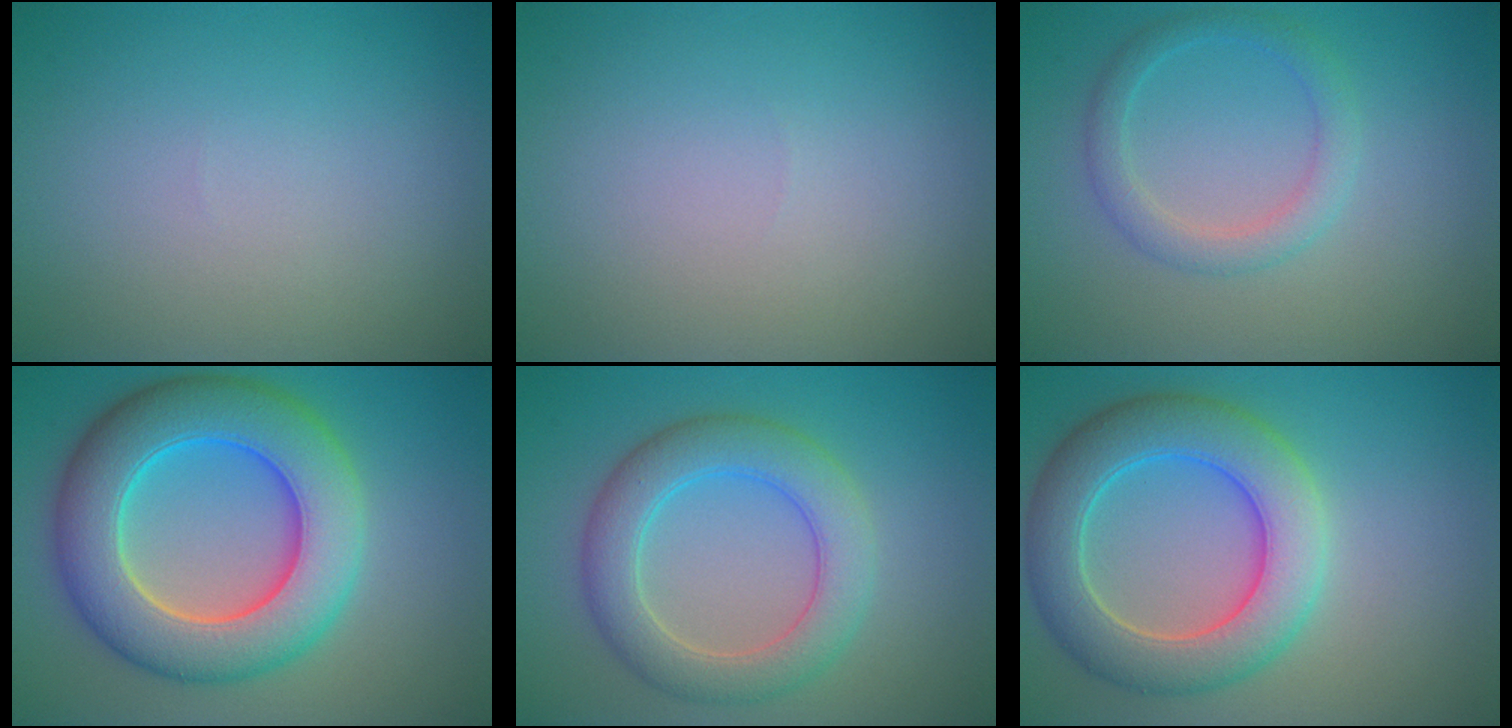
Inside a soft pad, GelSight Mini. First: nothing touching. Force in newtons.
{"total": 0.0}
{"total": 2.5, "press": 2.5, "slide": 0.1}
{"total": 10.5, "press": 10.5, "slide": 0.4}
{"total": 5.6, "press": 5.6, "slide": 0.1}
{"total": 7.6, "press": 7.6, "slide": 0.4}